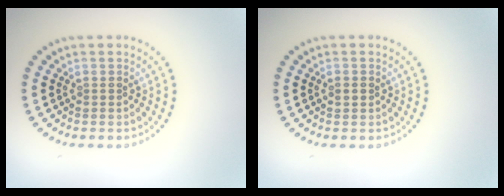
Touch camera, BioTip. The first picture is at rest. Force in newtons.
{"total": 1.1, "press": 1.0, "slide": 0.1}